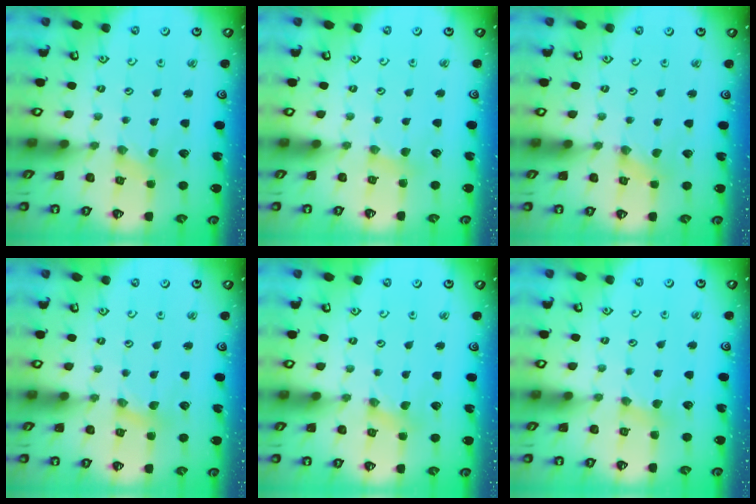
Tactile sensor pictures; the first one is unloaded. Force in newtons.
{"total": 2.5, "press": 2.5, "slide": 0.4}
{"total": 0.0}
{"total": 1.4, "press": 1.4, "slide": 0.3}
{"total": 0.0}
{"total": 3.0, "press": 2.9, "slide": 0.5}